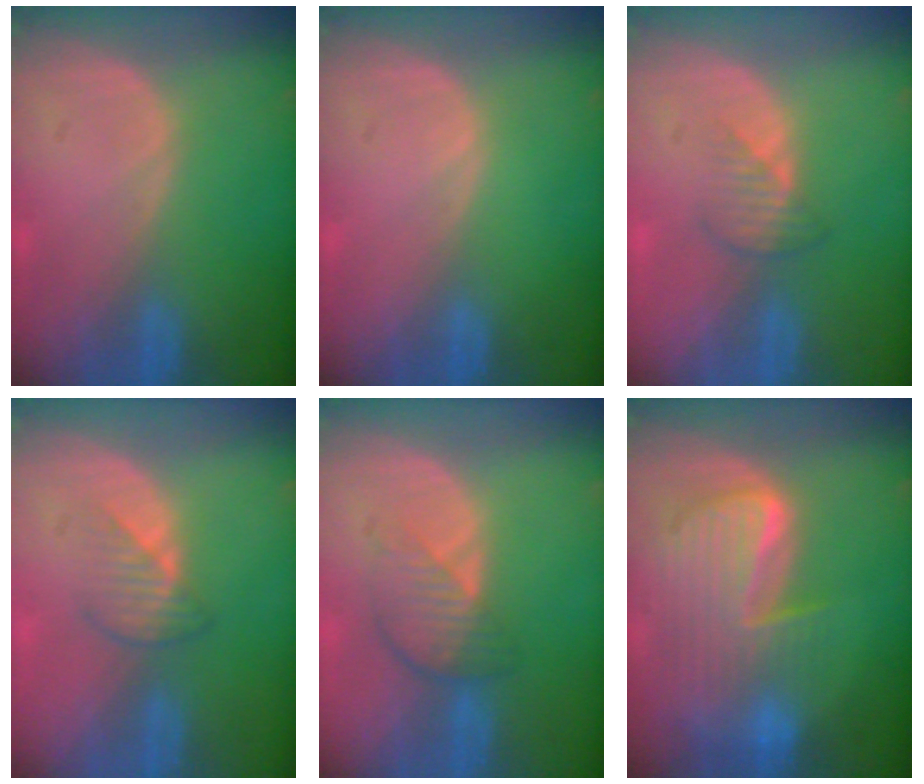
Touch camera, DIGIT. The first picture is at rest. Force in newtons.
{"total": 0.0}
{"total": 2.5, "press": 2.5, "slide": 0.3}
{"total": 3.0, "press": 2.9, "slide": 0.7}
{"total": 4.6, "press": 4.2, "slide": 2.0}
{"total": 10.1, "press": 8.7, "slide": 5.2}